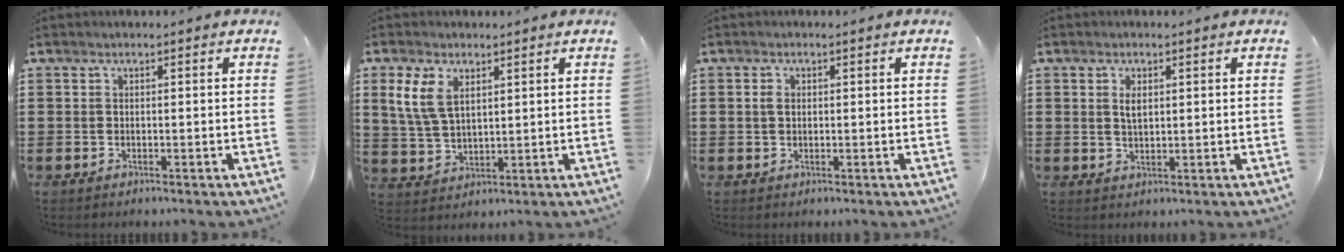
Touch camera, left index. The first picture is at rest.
{"total": 6.4, "force": [3.0, 3.6, 4.4], "torque": [-0.106, 0.006, 0.053]}
{"total": 1.6, "force": [0.3, 1.1, 1.1], "torque": [-0.026, 0.008, 0.004]}
{"total": 2.2, "force": [0.7, 1.0, 1.8], "torque": [-0.031, 0.002, 0.011]}